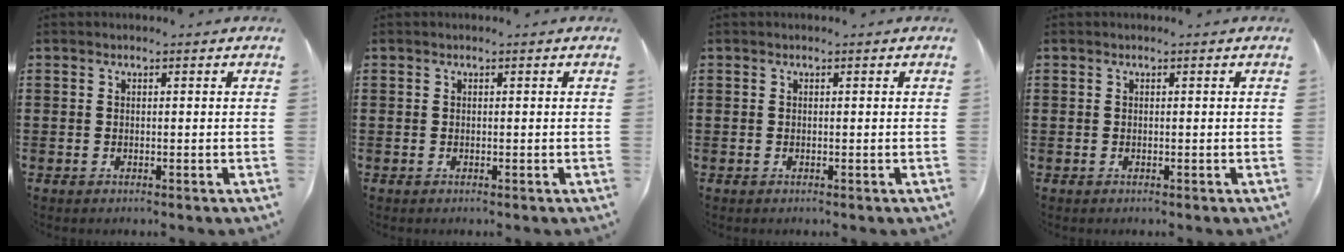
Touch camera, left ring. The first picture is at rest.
{"total": 0.0}
{"total": 0.0}
{"total": 0.0}